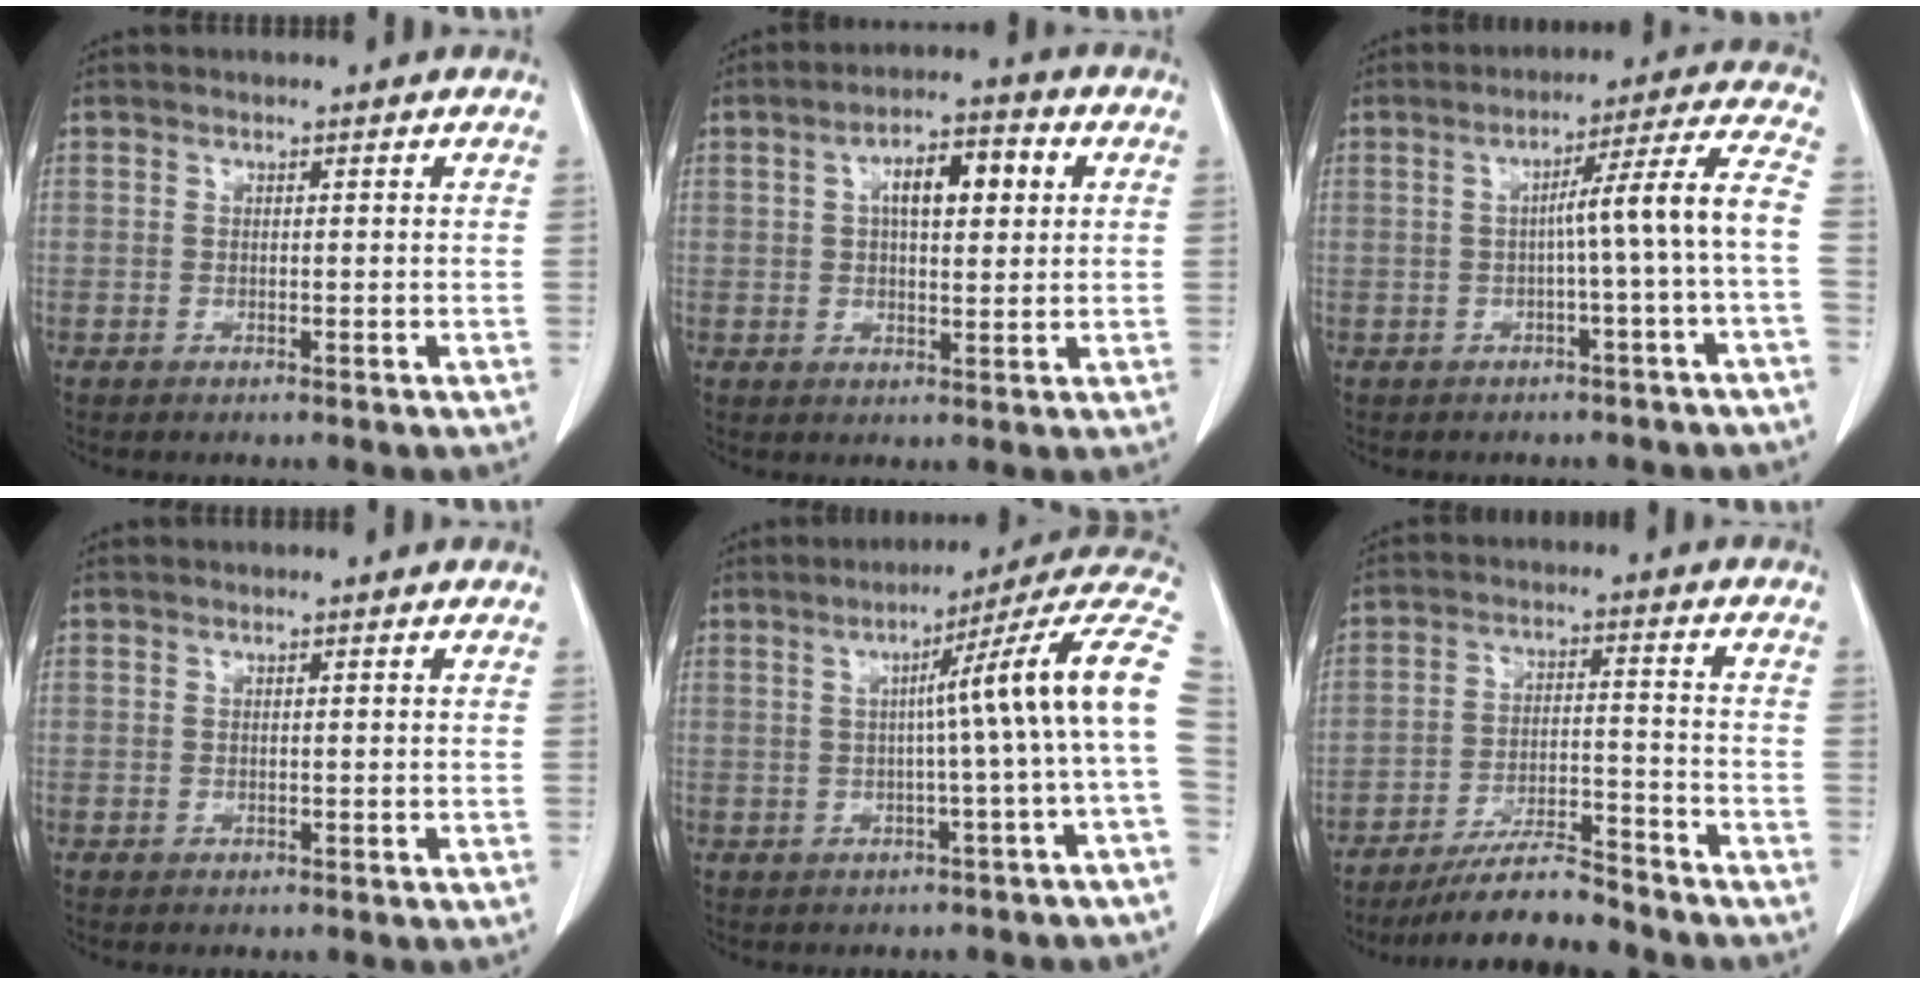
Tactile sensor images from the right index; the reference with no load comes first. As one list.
[{"total": 8.1, "force": [2.1, 2.7, 7.3], "torque": [-0.122, 0.019, 0.031]}, {"total": 8.7, "force": [-1.3, -1.7, 8.4], "torque": [-0.119, 0.023, -0.017]}, {"total": 0.0}, {"total": 13.6, "force": [0.7, -1.8, 13.5], "torque": [-0.162, 0.030, -0.002]}, {"total": 10.1, "force": [-9.2, 1.3, 3.9], "torque": [-0.063, -0.001, -0.160]}]